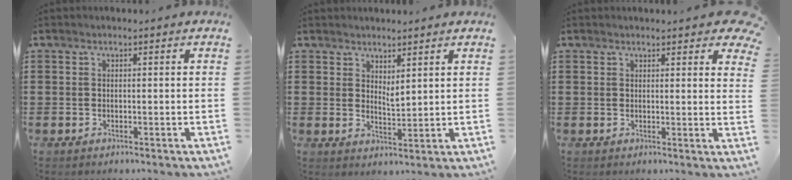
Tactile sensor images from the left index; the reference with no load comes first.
{"total": 2.7, "force": [2.4, 0.8, 1.1], "torque": [-0.017, -0.004, 0.042]}
{"total": 2.9, "force": [2.5, 1.0, 0.9], "torque": [-0.011, -0.007, 0.045]}